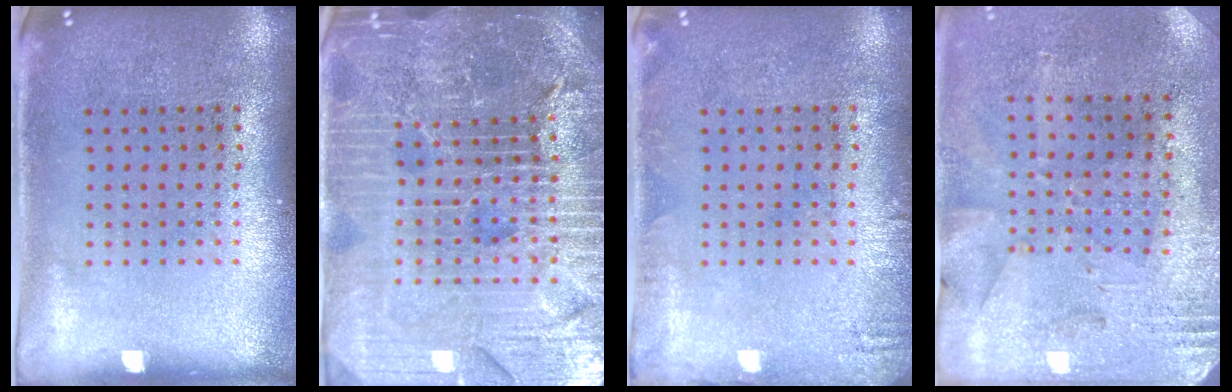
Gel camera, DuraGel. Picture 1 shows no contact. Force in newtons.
{"total": 5.9, "press": 5.3, "slide": 2.8}
{"total": 1.1, "press": 1.1, "slide": 0.2}
{"total": 2.7, "press": 2.3, "slide": 1.5}